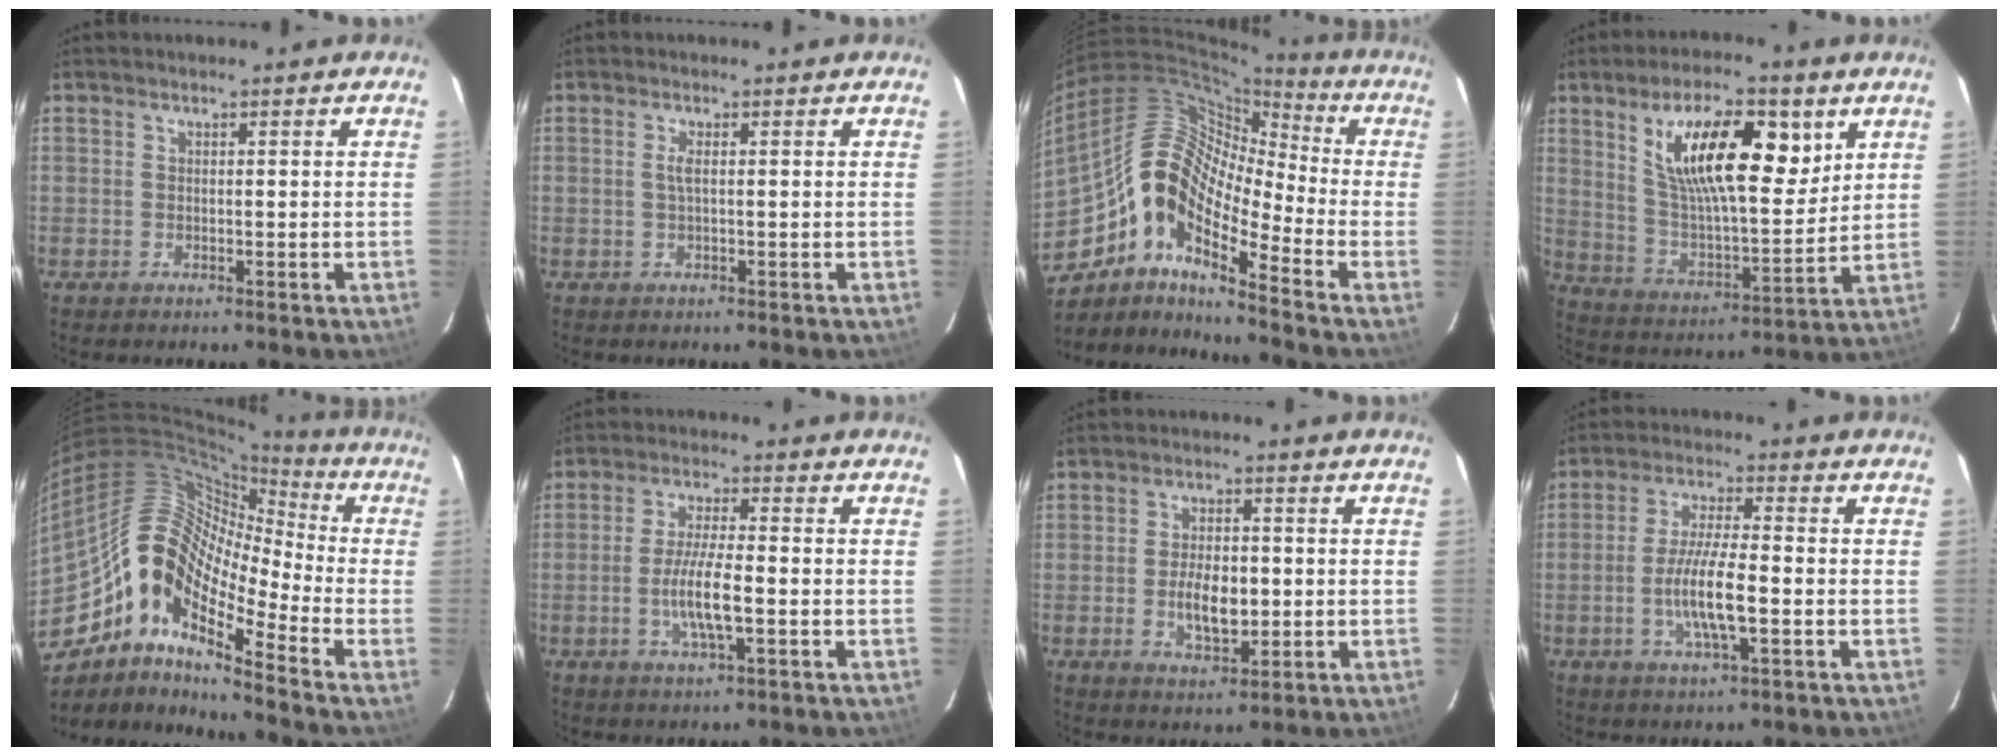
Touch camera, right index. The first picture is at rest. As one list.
[{"total": 1.3, "force": [0.1, 0.0, 1.3], "torque": [-0.026, 0.000, 0.000]}, {"total": 14.9, "force": [-7.8, 5.7, 11.3], "torque": [-0.185, 0.009, -0.167]}, {"total": 18.7, "force": [8.2, 6.9, 15.3], "torque": [-0.264, 0.009, 0.150]}, {"total": 15.7, "force": [-8.4, 6.3, 11.7], "torque": [-0.188, 0.004, -0.177]}, {"total": 7.5, "force": [-2.0, 1.4, 7.2], "torque": [-0.140, -0.006, -0.039]}, {"total": 7.0, "force": [-1.1, 3.5, 6.0], "torque": [-0.114, -0.003, -0.013]}, {"total": 8.9, "force": [-2.3, 1.6, 8.5], "torque": [-0.165, -0.005, -0.045]}]